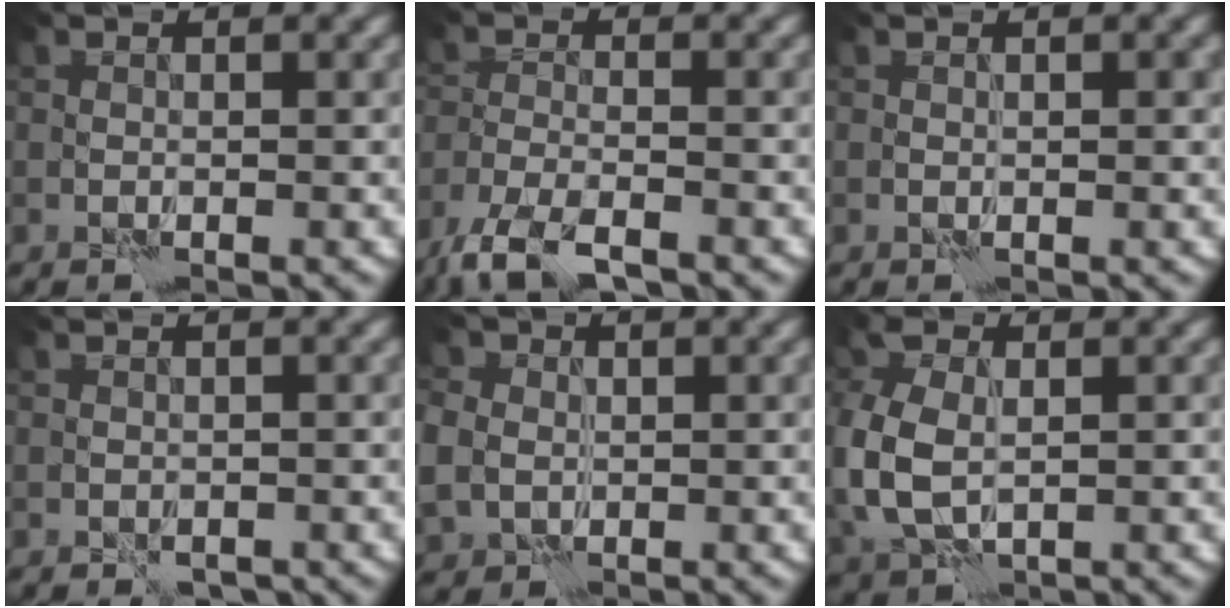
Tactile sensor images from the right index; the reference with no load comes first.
{"total": 5.0, "force": [-3.9, 1.1, 2.8], "torque": [-0.056, -0.011, -0.082]}
{"total": 0.8, "force": [0.3, 0.4, 0.6], "torque": [-0.003, -0.003, 0.006]}
{"total": 1.1, "force": [-0.5, 0.9, 0.2], "torque": [-0.005, -0.005, -0.006]}
{"total": 6.8, "force": [0.8, 5.9, 3.3], "torque": [-0.078, 0.009, -0.019]}
{"total": 7.0, "force": [0.0, 4.7, 5.1], "torque": [-0.148, -0.007, 0.002]}